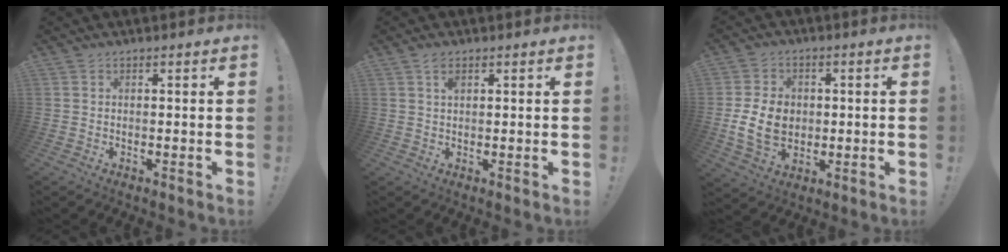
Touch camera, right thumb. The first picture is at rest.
{"total": 2.2, "force": [1.2, 1.1, 1.5], "torque": [-0.025, -0.001, 0.019]}
{"total": 11.8, "force": [-0.7, 9.0, 7.6], "torque": [-0.135, -0.001, -0.008]}